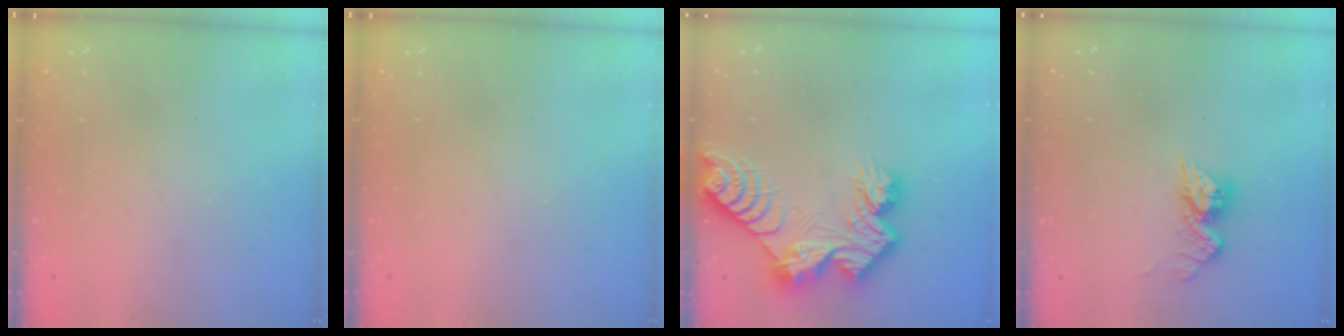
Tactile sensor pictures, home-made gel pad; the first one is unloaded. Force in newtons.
{"total": 0.0}
{"total": 13.4, "press": 13.4, "slide": 1.1}
{"total": 10.1, "press": 10.1, "slide": 0.7}